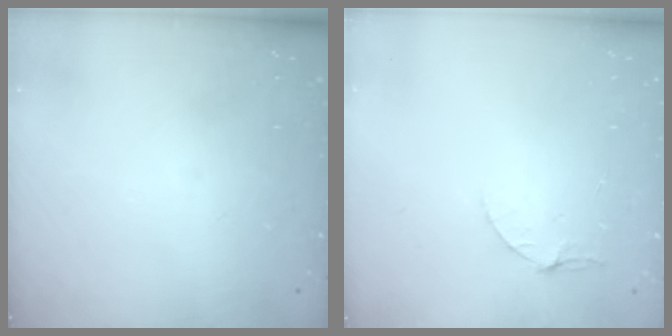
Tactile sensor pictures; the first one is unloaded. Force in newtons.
{"total": 4.0, "press": 3.9, "slide": 0.4}